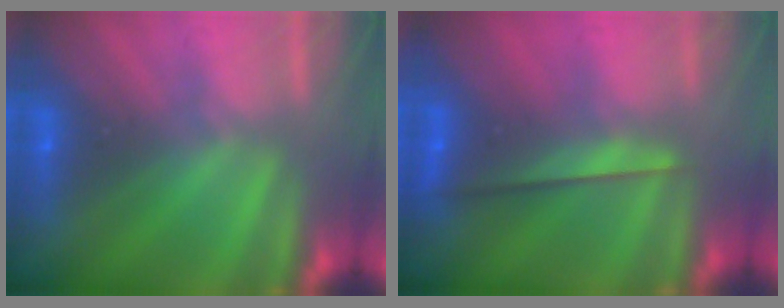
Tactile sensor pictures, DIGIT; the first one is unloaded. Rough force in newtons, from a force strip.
{"total": 2.3}